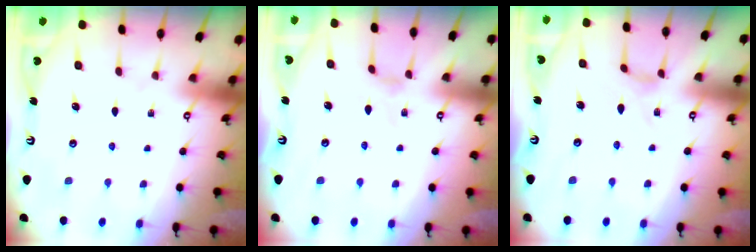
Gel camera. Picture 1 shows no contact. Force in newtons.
{"total": 1.0, "press": 0.9, "slide": 0.4}
{"total": 2.5, "press": 2.4, "slide": 0.4}